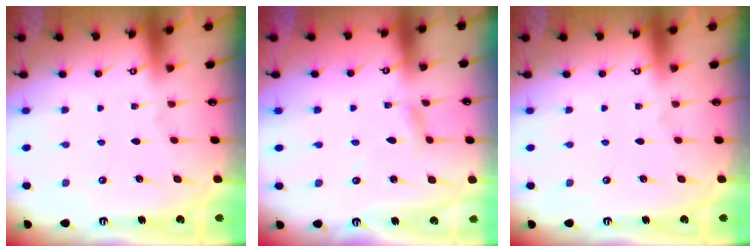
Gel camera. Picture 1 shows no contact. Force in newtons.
{"total": 3.0, "press": 3.0, "slide": 0.1}
{"total": 0.0}